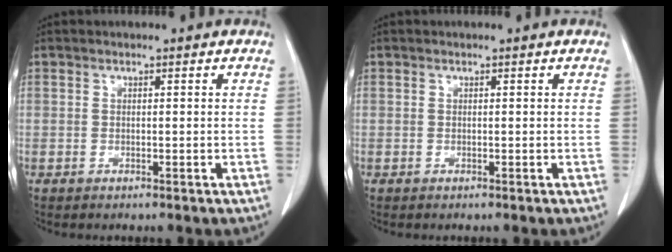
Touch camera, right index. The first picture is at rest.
{"total": 0.0}